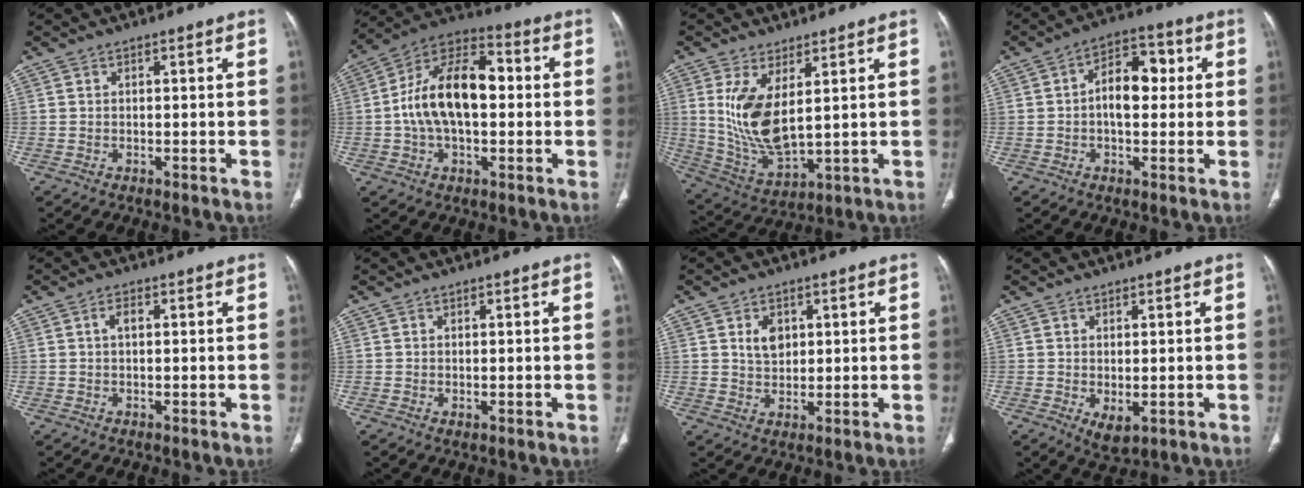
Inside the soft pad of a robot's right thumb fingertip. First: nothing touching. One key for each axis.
{"total": 17.3, "fx": 0.5, "fy": 9.7, "fz": 14.2, "tx": -0.240, "ty": 0.036, "tz": -0.001}
{"total": 11.9, "fx": 3.0, "fy": 5.1, "fz": 10.3, "tx": -0.203, "ty": -0.033, "tz": 0.077}
{"total": 9.3, "fx": 0.7, "fy": 5.5, "fz": 7.5, "tx": -0.097, "ty": 0.020, "tz": 0.004}
{"total": 2.0, "fx": 0.4, "fy": 1.0, "fz": 1.6, "tx": -0.030, "ty": 0.001, "tz": 0.006}
{"total": 0.6, "fx": 0.0, "fy": 0.3, "fz": 0.5, "tx": -0.013, "ty": -0.004, "tz": 0.002}
{"total": 4.5, "fx": 1.5, "fy": 3.3, "fz": 2.7, "tx": -0.027, "ty": -0.009, "tz": 0.029}
{"total": 3.5, "fx": -0.7, "fy": 1.8, "fz": 2.9, "tx": -0.047, "ty": -0.011, "tz": 0.002}